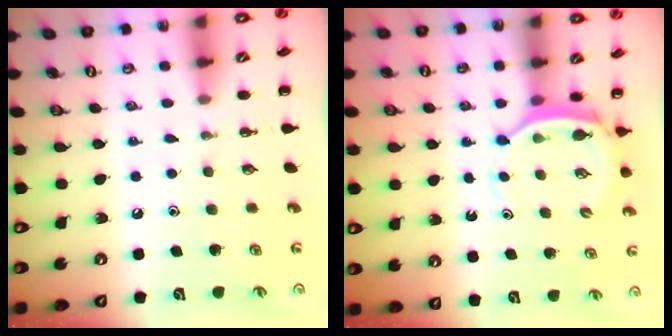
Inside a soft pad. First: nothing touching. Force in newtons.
{"total": 4.3, "press": 4.2, "slide": 0.9}